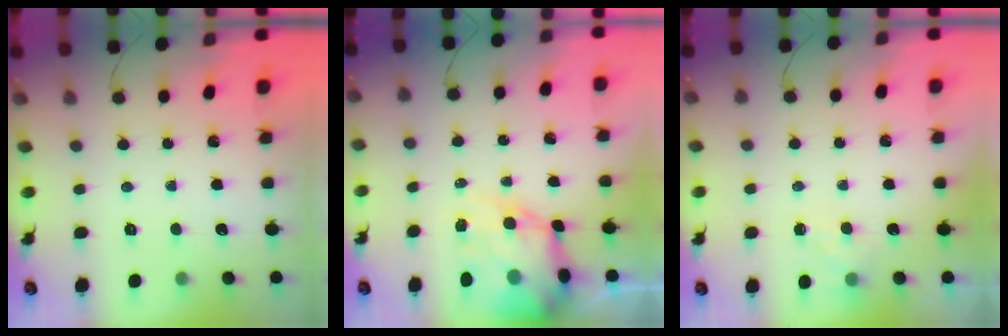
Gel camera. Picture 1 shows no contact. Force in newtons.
{"total": 11.7, "press": 11.3, "slide": 3.2}
{"total": 4.4, "press": 4.2, "slide": 1.4}